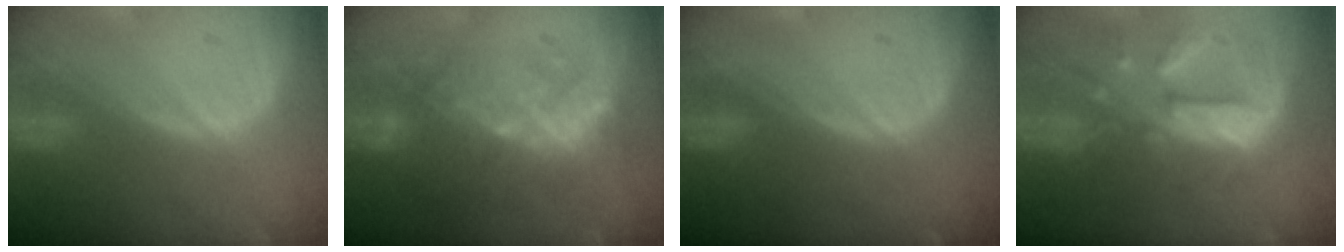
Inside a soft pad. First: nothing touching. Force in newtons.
{"total": 9.2, "press": 8.6, "slide": 3.4}
{"total": 0.0}
{"total": 10.3, "press": 9.3, "slide": 4.4}